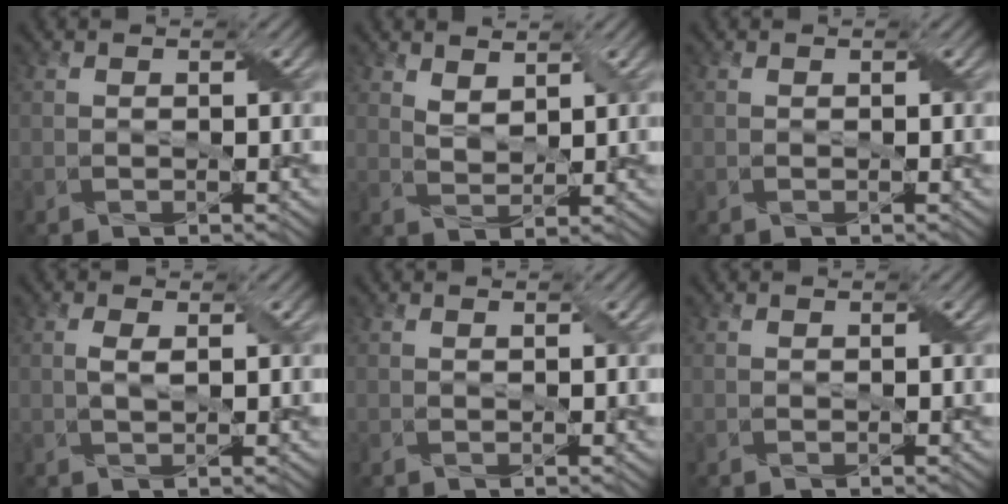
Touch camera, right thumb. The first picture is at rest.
{"total": 2.6, "force": [1.8, 1.1, 1.4], "torque": [-0.036, -0.005, 0.041]}
{"total": 0.0}
{"total": 1.7, "force": [0.3, 0.6, 1.5], "torque": [-0.038, 0.003, 0.007]}
{"total": 0.0}
{"total": 0.0}